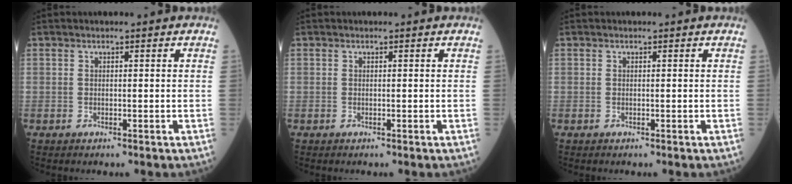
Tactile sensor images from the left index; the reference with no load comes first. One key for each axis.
{"total": 0.0}
{"total": 0.0}